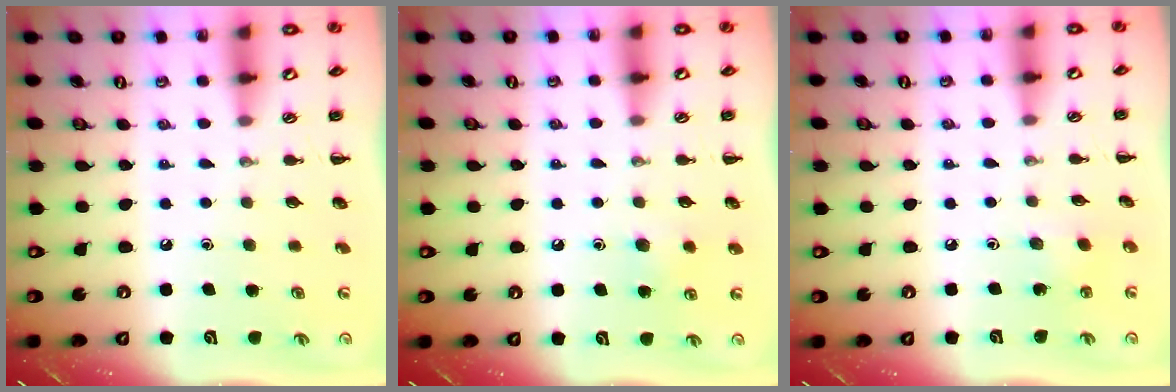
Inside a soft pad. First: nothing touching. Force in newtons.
{"total": 4.9, "press": 4.6, "slide": 1.5}
{"total": 2.4, "press": 2.3, "slide": 0.7}